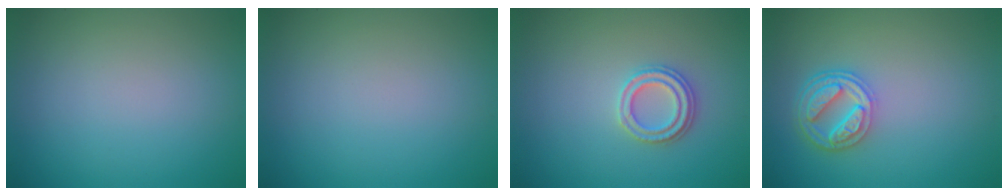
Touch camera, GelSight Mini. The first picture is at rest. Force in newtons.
{"total": 0.0}
{"total": 2.4, "press": 2.3, "slide": 0.6}
{"total": 4.5, "press": 3.5, "slide": 2.8}